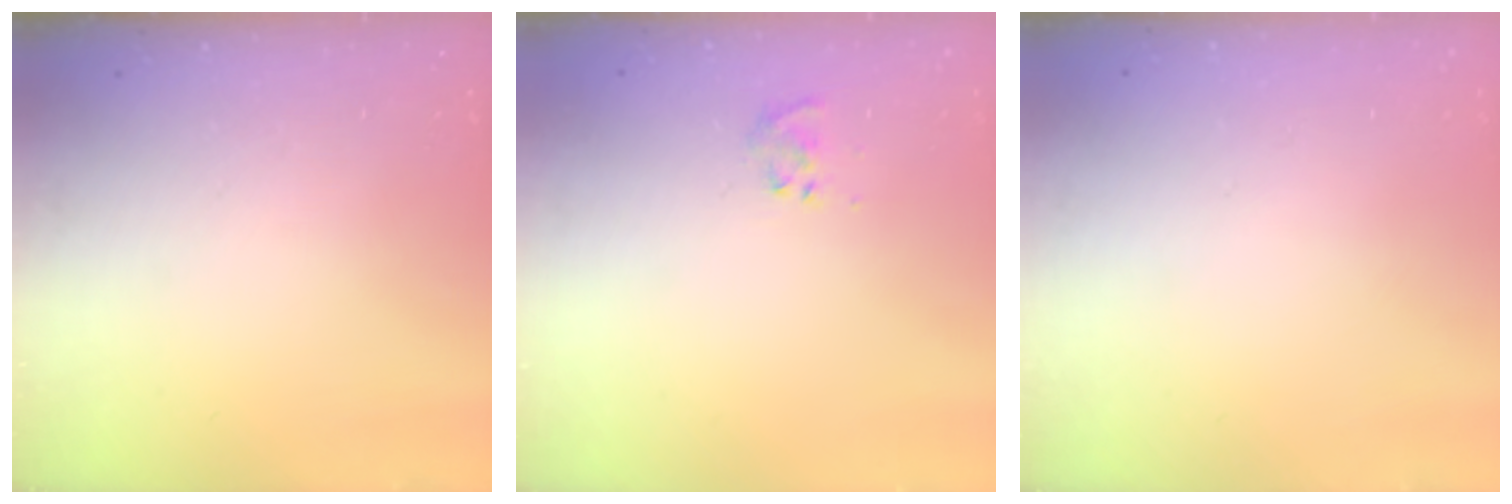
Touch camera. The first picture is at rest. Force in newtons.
{"total": 2.5, "press": 2.4, "slide": 0.8}
{"total": 1.7, "press": 1.7, "slide": 0.2}